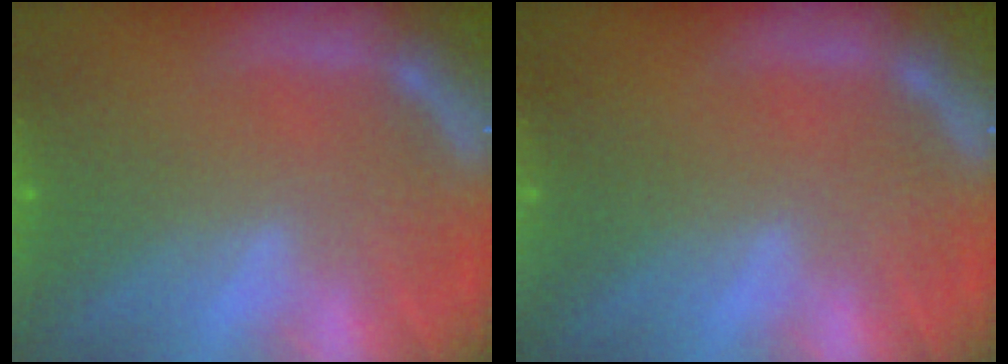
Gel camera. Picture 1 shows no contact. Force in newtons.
{"total": 2.4}